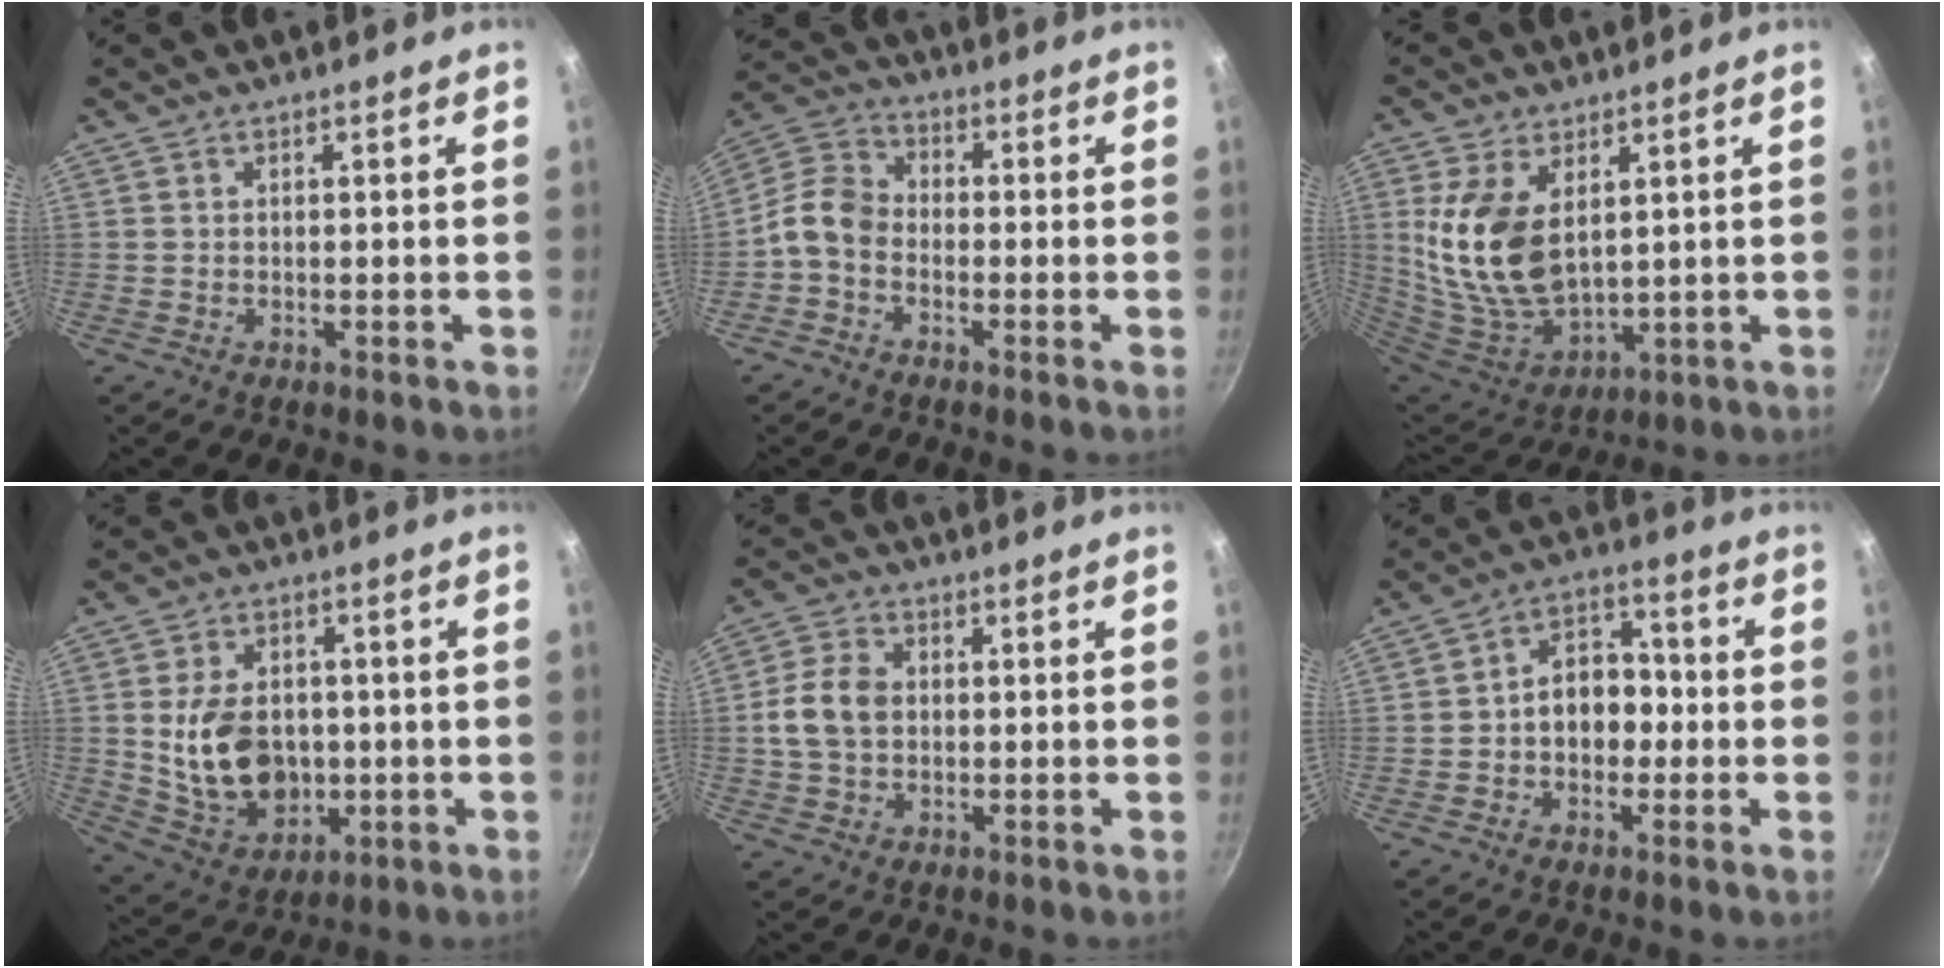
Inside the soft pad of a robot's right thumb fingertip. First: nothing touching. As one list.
[{"total": 7.5, "force": [-2.7, 5.5, 4.4], "torque": [-0.081, 0.040, -0.074]}, {"total": 16.2, "force": [3.9, 9.5, 12.5], "torque": [-0.243, -0.040, 0.092]}, {"total": 14.9, "force": [-0.5, 10.9, 10.1], "torque": [-0.153, 0.001, 0.009]}, {"total": 8.2, "force": [0.2, 6.2, 5.4], "torque": [-0.091, 0.013, -0.005]}, {"total": 9.3, "force": [-1.1, 6.9, 6.1], "torque": [-0.043, 0.032, -0.028]}]